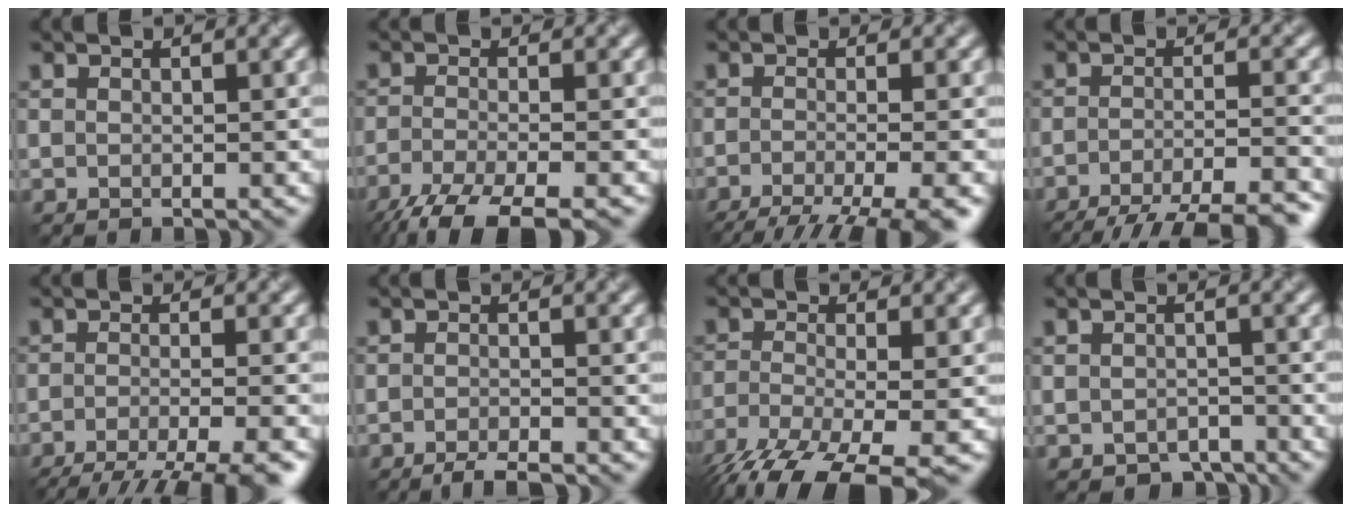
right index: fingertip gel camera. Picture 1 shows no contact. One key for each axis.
{"total": 6.9, "fx": -4.9, "fy": 1.5, "fz": 4.5, "tx": -0.080, "ty": -0.018, "tz": -0.100}
{"total": 9.0, "fx": -5.8, "fy": 2.4, "fz": 6.4, "tx": -0.086, "ty": -0.032, "tz": -0.086}
{"total": 10.7, "fx": -8.6, "fy": 2.5, "fz": 5.9, "tx": -0.077, "ty": -0.017, "tz": -0.116}
{"total": 9.2, "fx": -6.6, "fy": 2.2, "fz": 5.9, "tx": -0.079, "ty": -0.026, "tz": -0.094}
{"total": 2.3, "fx": -1.8, "fy": 0.3, "fz": 1.4, "tx": -0.020, "ty": -0.002, "tz": -0.036}
{"total": 9.6, "fx": -6.3, "fy": 2.9, "fz": 6.6, "tx": -0.140, "ty": -0.028, "tz": -0.113}
{"total": 2.0, "fx": -1.5, "fy": 1.2, "fz": 0.6, "tx": -0.006, "ty": -0.003, "tz": -0.023}